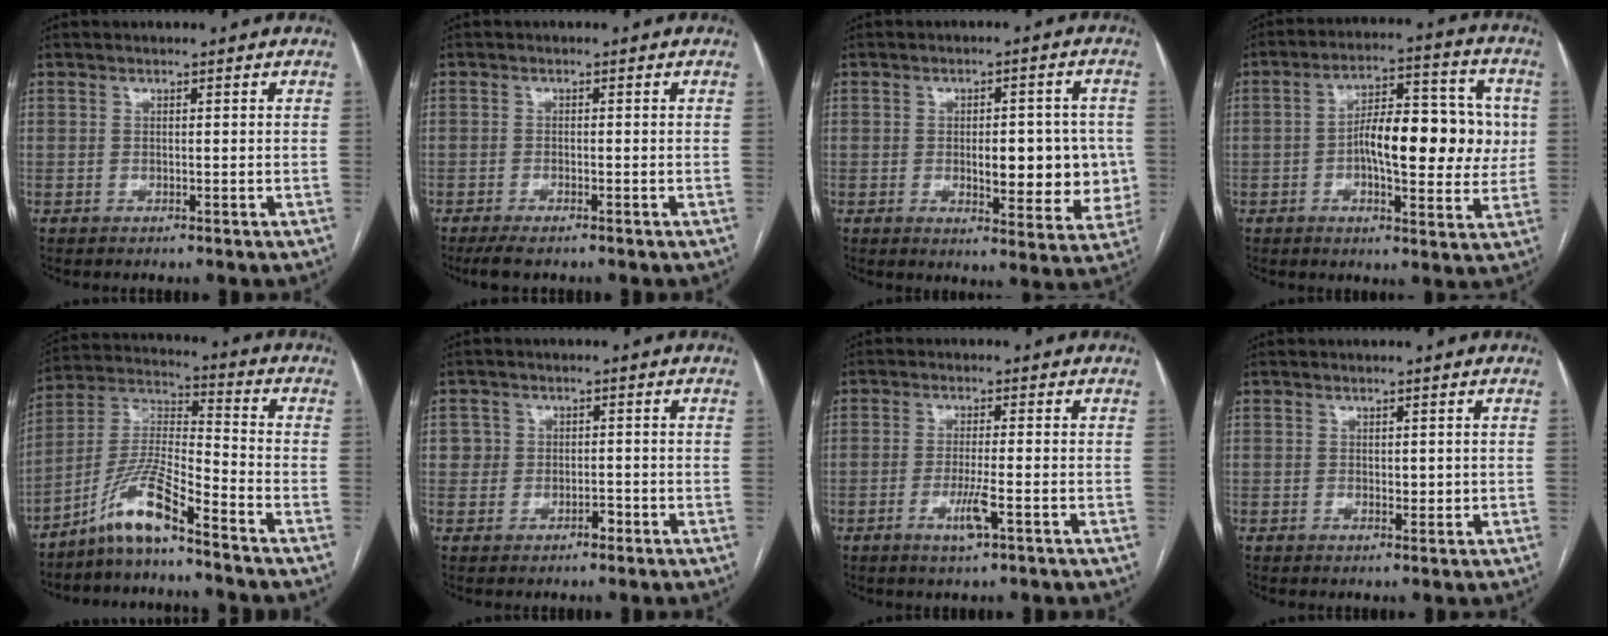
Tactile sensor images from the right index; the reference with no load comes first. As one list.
[{"total": 3.5, "force": [-2.8, 0.6, 2.1], "torque": [-0.039, -0.008, -0.046]}, {"total": 10.7, "force": [-0.7, 4.4, 9.7], "torque": [-0.110, 0.007, 0.003]}, {"total": 14.3, "force": [-0.1, 5.3, 13.2], "torque": [-0.201, 0.031, -0.003]}, {"total": 10.0, "force": [-7.4, 0.3, 6.7], "torque": [-0.149, 0.001, -0.147]}, {"total": 2.6, "force": [-0.6, 2.4, 0.8], "torque": [0.006, 0.012, -0.008]}, {"total": 4.1, "force": [-1.7, 0.0, 3.7], "torque": [-0.069, -0.008, -0.030]}, {"total": 1.3, "force": [0.3, 0.8, 1.0], "torque": [-0.007, 0.000, 0.007]}]